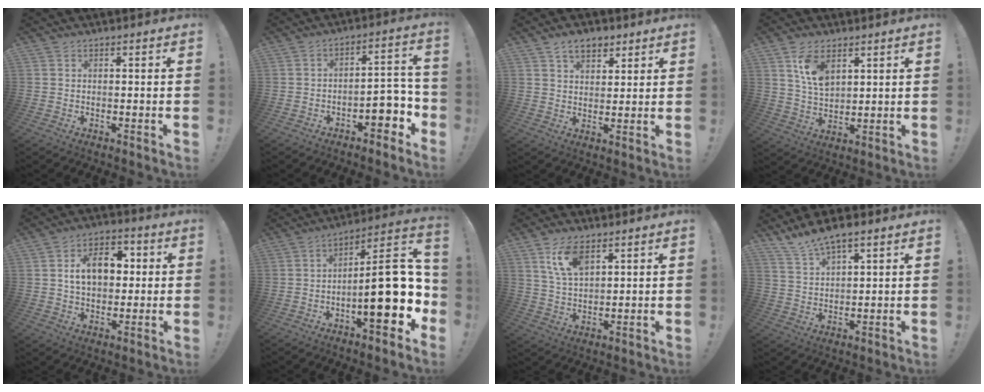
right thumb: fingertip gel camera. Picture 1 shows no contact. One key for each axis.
{"total": 8.9, "fx": -4.1, "fy": 4.7, "fz": 6.4, "tx": -0.062, "ty": 0.014, "tz": -0.067}
{"total": 7.1, "fx": 4.5, "fy": 4.3, "fz": 3.4, "tx": -0.051, "ty": -0.012, "tz": 0.082}
{"total": 9.0, "fx": 4.7, "fy": 5.0, "fz": 5.8, "tx": -0.098, "ty": -0.015, "tz": 0.089}
{"total": 12.2, "fx": 2.0, "fy": 8.5, "fz": 8.5, "tx": -0.125, "ty": 0.013, "tz": 0.038}
{"total": 22.6, "fx": -3.9, "fy": 8.0, "fz": 20.8, "tx": -0.280, "ty": 0.024, "tz": -0.052}
{"total": 9.3, "fx": 5.3, "fy": 4.4, "fz": 6.3, "tx": -0.116, "ty": -0.011, "tz": 0.099}
{"total": 7.7, "fx": 6.4, "fy": 2.1, "fz": 3.7, "tx": -0.071, "ty": -0.034, "tz": 0.119}